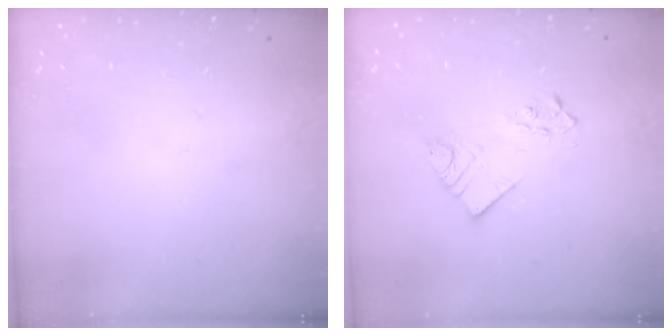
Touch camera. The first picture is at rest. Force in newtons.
{"total": 7.1, "press": 7.1, "slide": 0.2}